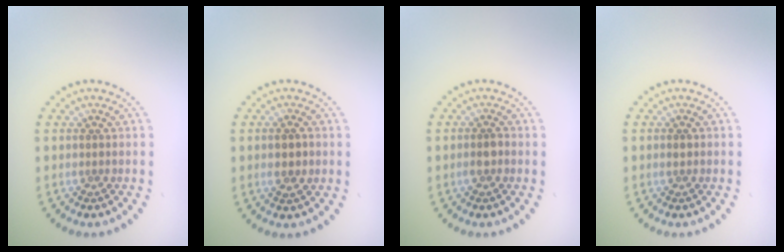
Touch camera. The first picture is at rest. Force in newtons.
{"total": 1.5, "press": 1.5, "slide": 0.2}
{"total": 1.3, "press": 1.3, "slide": 0.4}
{"total": 0.8, "press": 0.8, "slide": 0.1}